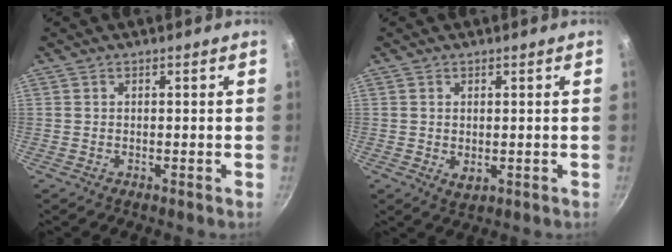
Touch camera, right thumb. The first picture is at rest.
{"total": 2.3, "force": [0.2, 1.5, 1.7], "torque": [-0.027, -0.008, 0.005]}